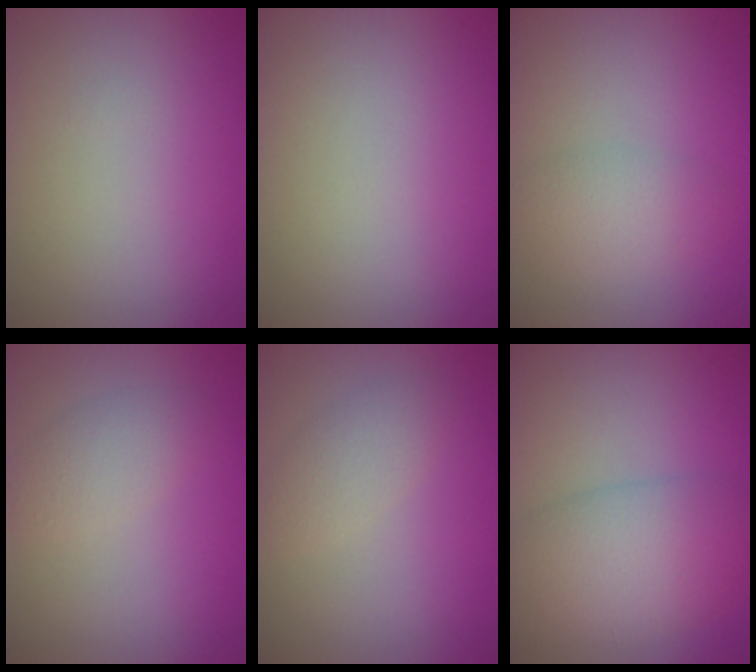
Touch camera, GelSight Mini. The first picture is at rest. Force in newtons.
{"total": 0.0}
{"total": 2.6, "press": 2.6, "slide": 0.2}
{"total": 2.2, "press": 2.2, "slide": 0.1}
{"total": 2.1, "press": 2.1, "slide": 0.0}
{"total": 7.3, "press": 7.3, "slide": 0.3}